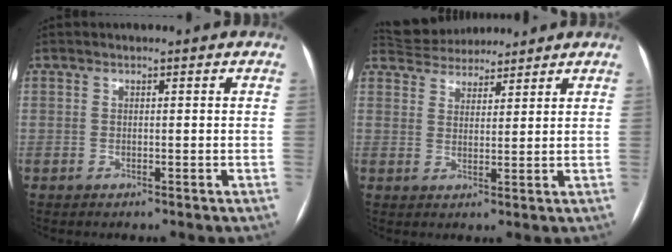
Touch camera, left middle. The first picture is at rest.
{"total": 8.6, "force": [8.0, 2.6, 1.9], "torque": [-0.036, 0.029, 0.131]}